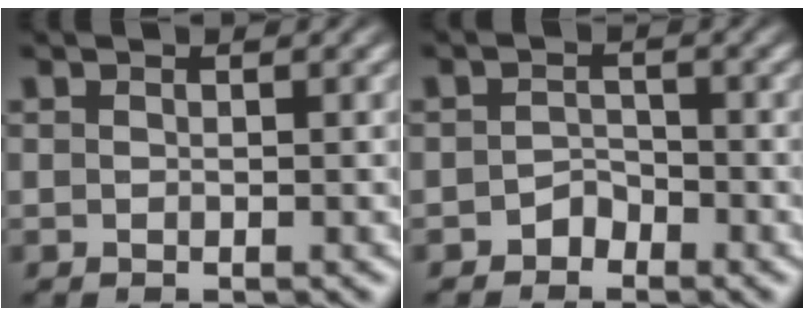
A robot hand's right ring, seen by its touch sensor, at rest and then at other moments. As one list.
[{"total": 2.0, "force": [-1.6, 1.2, 0.0], "torque": [0.000, -0.005, -0.028]}]